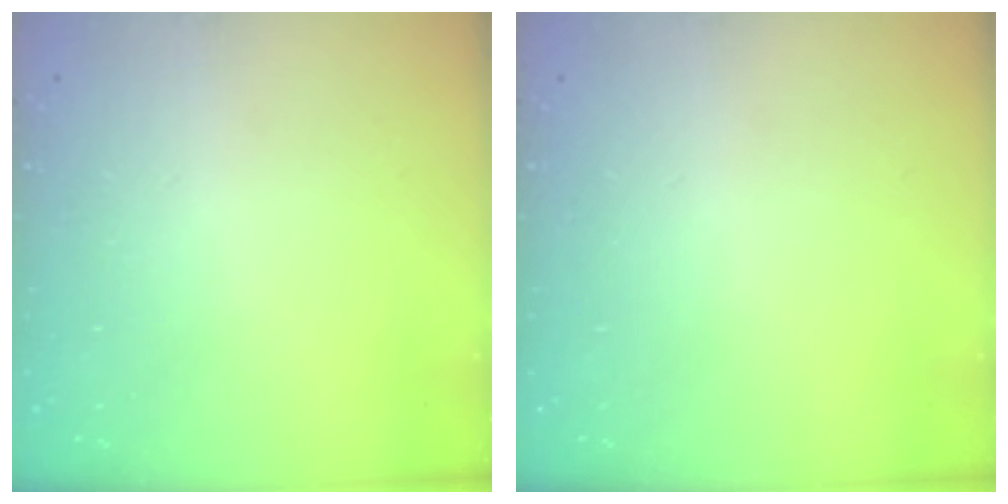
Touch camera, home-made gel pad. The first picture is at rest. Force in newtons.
{"total": 0.0}